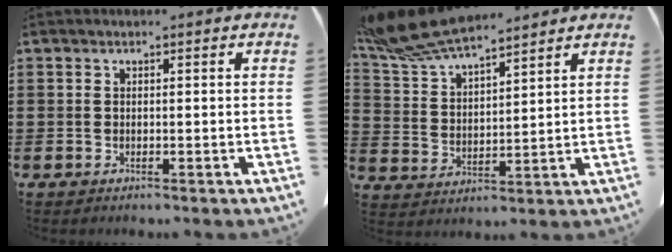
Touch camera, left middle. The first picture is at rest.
{"total": 9.4, "force": [8.2, 1.9, 4.2], "torque": [-0.110, -0.028, 0.152]}